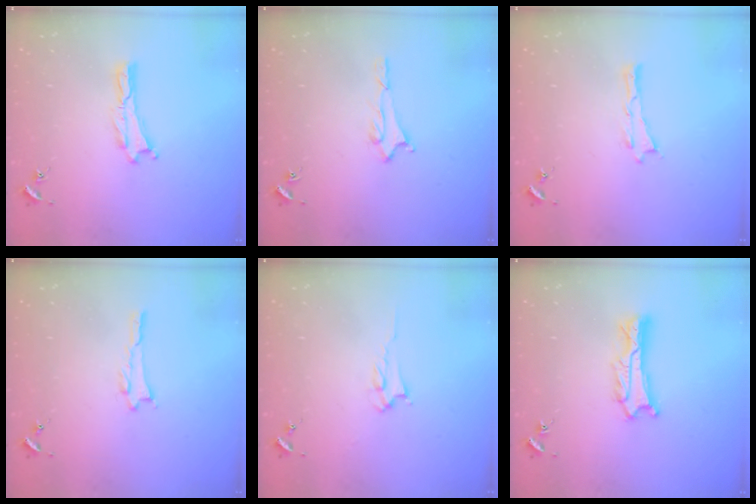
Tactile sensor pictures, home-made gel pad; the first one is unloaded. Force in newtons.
{"total": 1.6, "press": 1.6, "slide": 0.2}
{"total": 0.0}
{"total": 0.0}
{"total": 2.0, "press": 1.9, "slide": 0.3}
{"total": 2.2, "press": 2.2, "slide": 0.2}